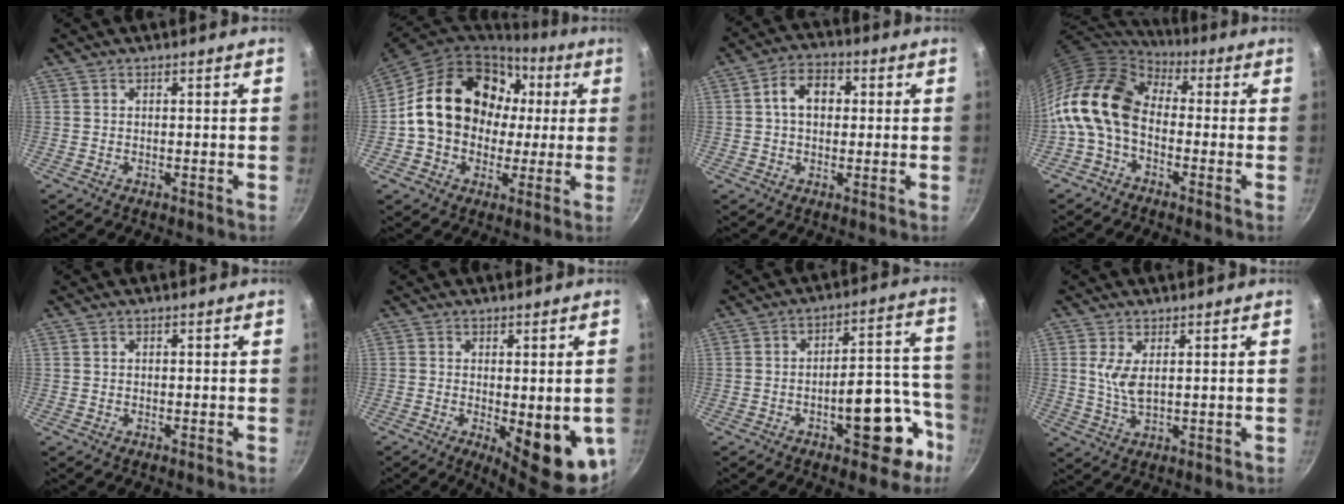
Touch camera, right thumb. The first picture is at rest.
{"total": 21.1, "force": [2.5, 17.0, 12.2], "torque": [-0.182, 0.042, 0.042]}
{"total": 7.5, "force": [1.1, 5.3, 5.1], "torque": [-0.062, 0.017, 0.007]}
{"total": 15.7, "force": [-1.2, 10.6, 11.5], "torque": [-0.205, 0.033, -0.045]}
{"total": 0.5, "force": [0.2, 0.4, 0.3], "torque": [-0.005, 0.003, 0.003]}
{"total": 12.7, "force": [-2.8, 4.8, 11.4], "torque": [-0.128, -0.013, -0.024]}
{"total": 14.6, "force": [-6.4, 6.7, 11.2], "torque": [-0.097, 0.070, -0.082]}
{"total": 5.1, "force": [1.4, 2.3, 4.3], "torque": [-0.086, -0.009, 0.032]}